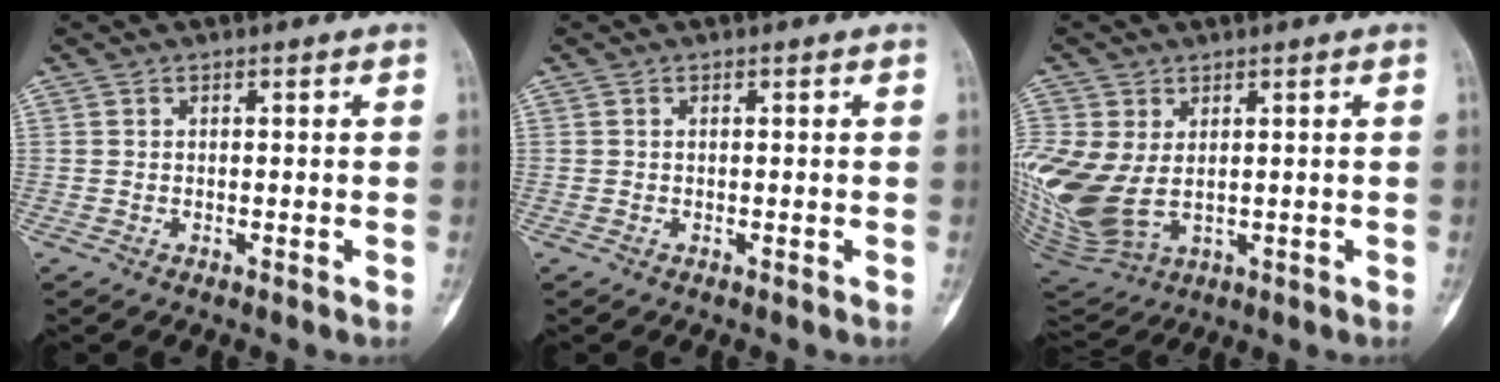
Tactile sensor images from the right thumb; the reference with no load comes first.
{"total": 0.0}
{"total": 15.6, "force": [0.6, 10.8, 11.2], "torque": [-0.279, -0.017, 0.037]}